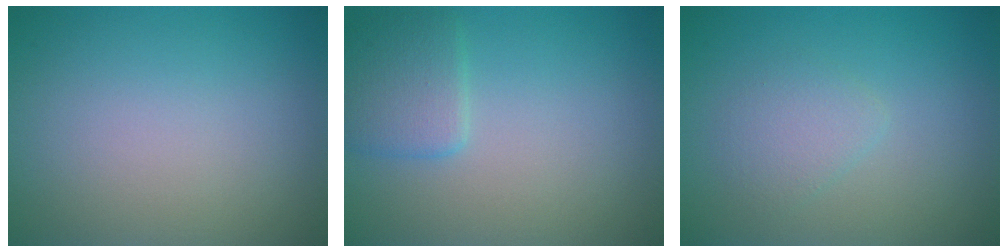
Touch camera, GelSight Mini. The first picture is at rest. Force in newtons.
{"total": 2.6, "press": 2.6, "slide": 0.1}
{"total": 1.8, "press": 1.8, "slide": 0.1}